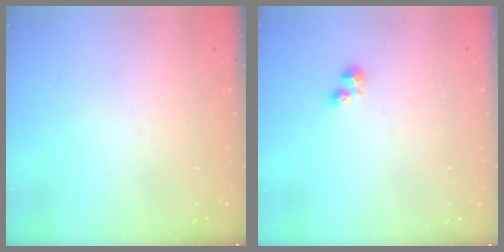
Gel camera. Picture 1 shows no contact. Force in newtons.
{"total": 2.7, "press": 2.6, "slide": 0.6}